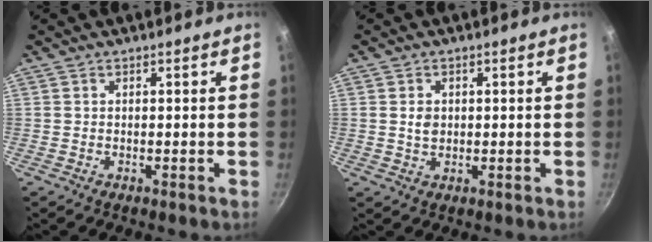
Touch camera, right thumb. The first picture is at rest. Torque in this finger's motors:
{"motor_torque": [-0.08, 0.08, -0.16, 0.06, 0.00]}